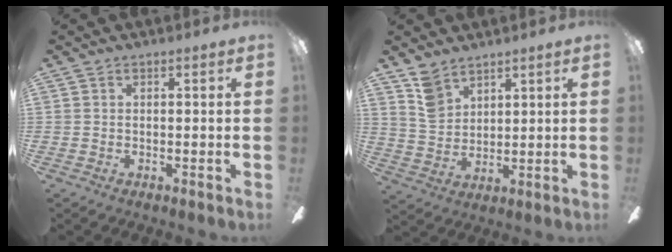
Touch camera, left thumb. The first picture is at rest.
{"total": 7.4, "force": [5.5, 4.1, 2.7], "torque": [-0.054, -0.020, 0.105]}